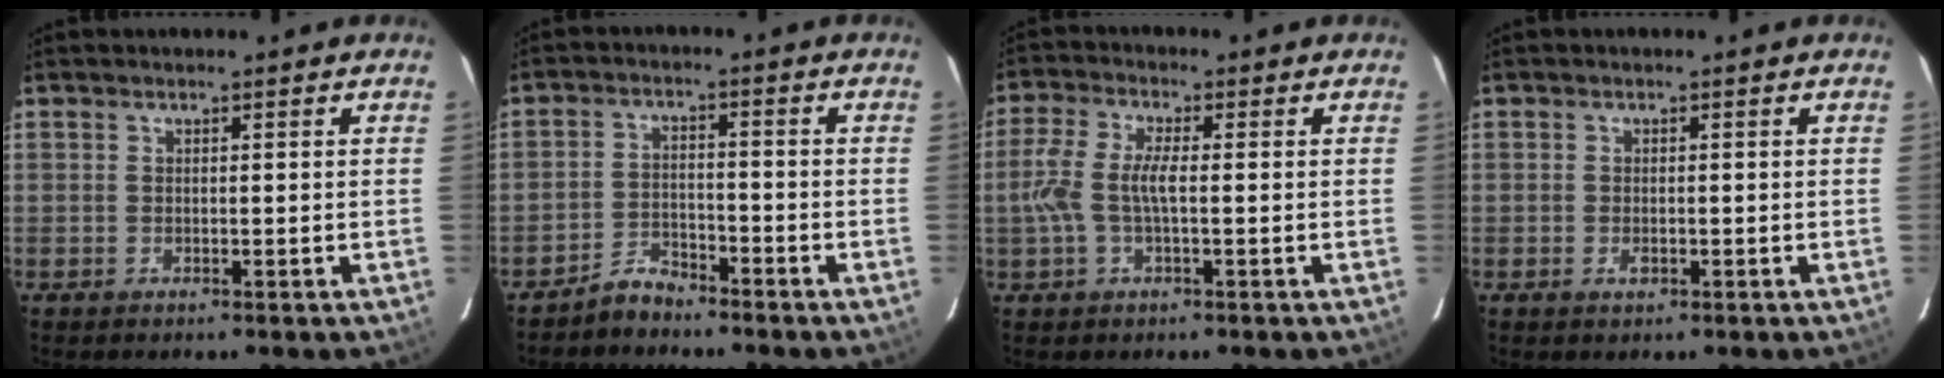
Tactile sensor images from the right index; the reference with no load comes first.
{"total": 4.0, "force": [-3.7, 1.3, 0.6], "torque": [-0.024, 0.011, -0.067]}
{"total": 6.7, "force": [-0.6, 2.0, 6.4], "torque": [-0.140, 0.007, -0.010]}
{"total": 1.4, "force": [-0.5, 0.9, 0.9], "torque": [-0.018, 0.000, -0.009]}